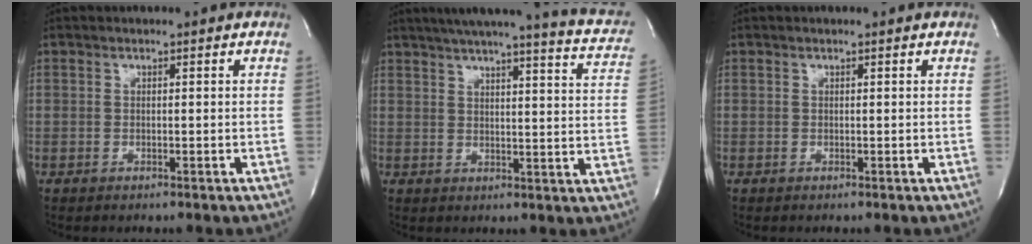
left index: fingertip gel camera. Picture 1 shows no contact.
{"total": 20.3, "force": [16.9, 2.0, 11.0], "torque": [-0.152, -0.009, 0.194]}
{"total": 0.6, "force": [0.6, 0.0, 0.2], "torque": [-0.005, 0.003, 0.009]}